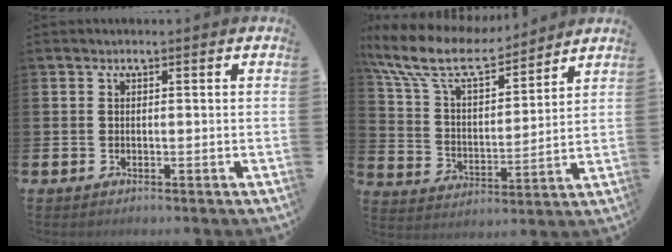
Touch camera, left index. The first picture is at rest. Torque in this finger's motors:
{"motor_torque": [0.75, -1.38, 0.31, 0.21]}